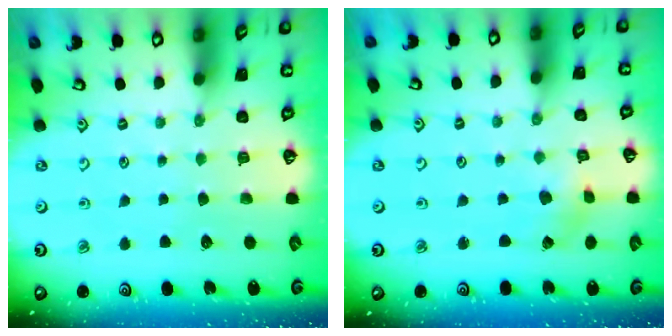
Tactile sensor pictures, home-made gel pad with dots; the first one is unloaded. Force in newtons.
{"total": 1.1, "press": 1.1, "slide": 0.3}